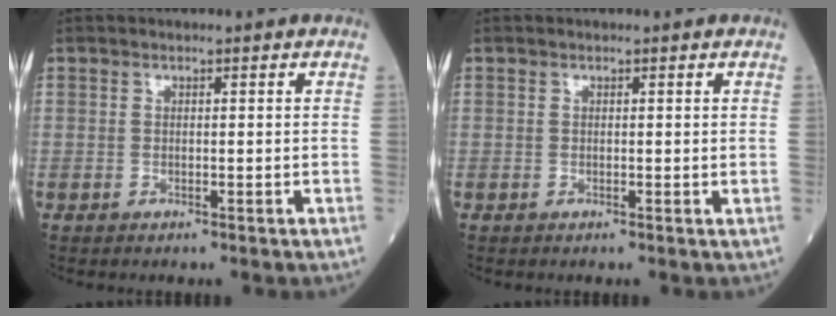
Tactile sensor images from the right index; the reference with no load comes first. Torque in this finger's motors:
{"motor_torque": [0.00, 0.00, 0.00, 0.00]}